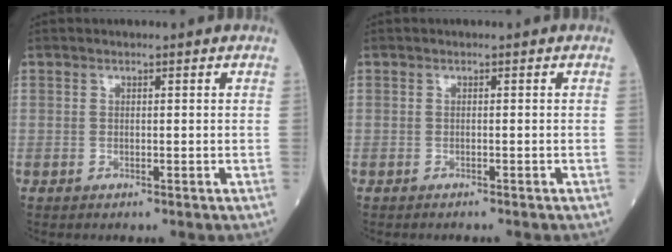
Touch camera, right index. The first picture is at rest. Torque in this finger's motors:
{"motor_torque": [0.08, -0.14, -0.05, 0.01]}